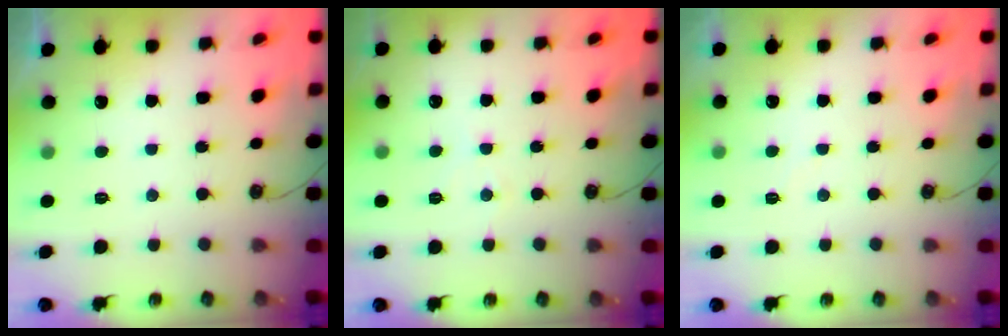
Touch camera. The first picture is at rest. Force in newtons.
{"total": 4.1, "press": 4.0, "slide": 0.6}
{"total": 3.5, "press": 3.5, "slide": 0.6}